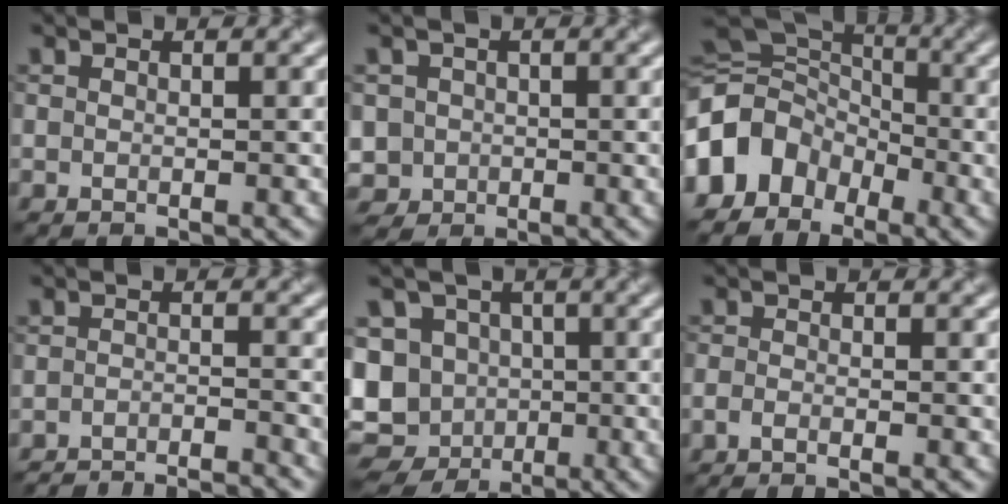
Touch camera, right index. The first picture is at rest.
{"total": 2.3, "force": [-0.3, 2.3, 0.2], "torque": [0.005, 0.001, -0.001]}
{"total": 10.0, "force": [-4.2, 8.0, 4.4], "torque": [-0.088, 0.008, -0.099]}
{"total": 7.8, "force": [-7.5, 1.1, 1.6], "torque": [-0.014, -0.001, -0.106]}
{"total": 11.3, "force": [-3.5, 9.6, 4.8], "torque": [-0.068, -0.002, -0.082]}
{"total": 2.2, "force": [-1.7, 0.4, 1.4], "torque": [-0.025, -0.006, -0.035]}